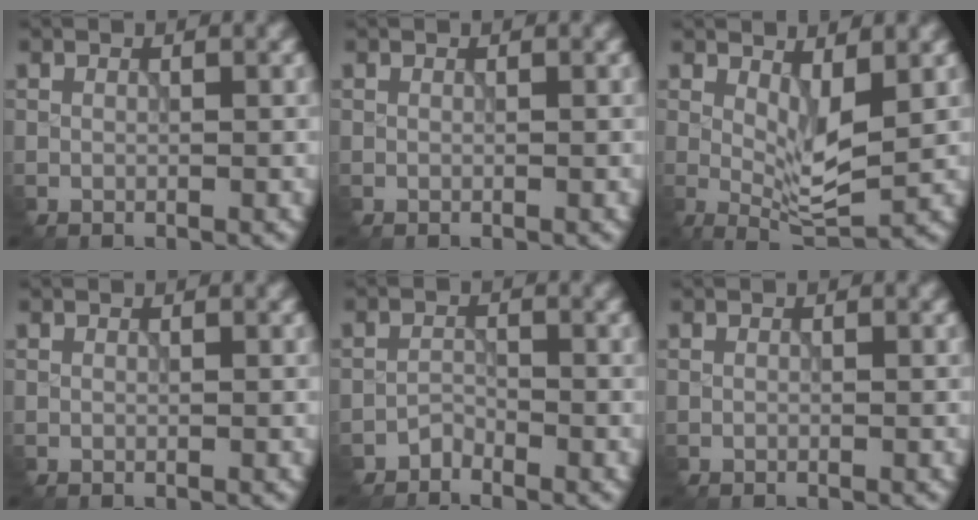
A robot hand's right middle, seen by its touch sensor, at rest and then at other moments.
{"total": 0.0}
{"total": 3.6, "force": [0.8, 1.3, 3.3], "torque": [-0.064, -0.007, 0.015]}
{"total": 0.0}
{"total": 1.3, "force": [-1.2, 0.2, -0.4], "torque": [0.005, 0.006, -0.024]}
{"total": 0.0}